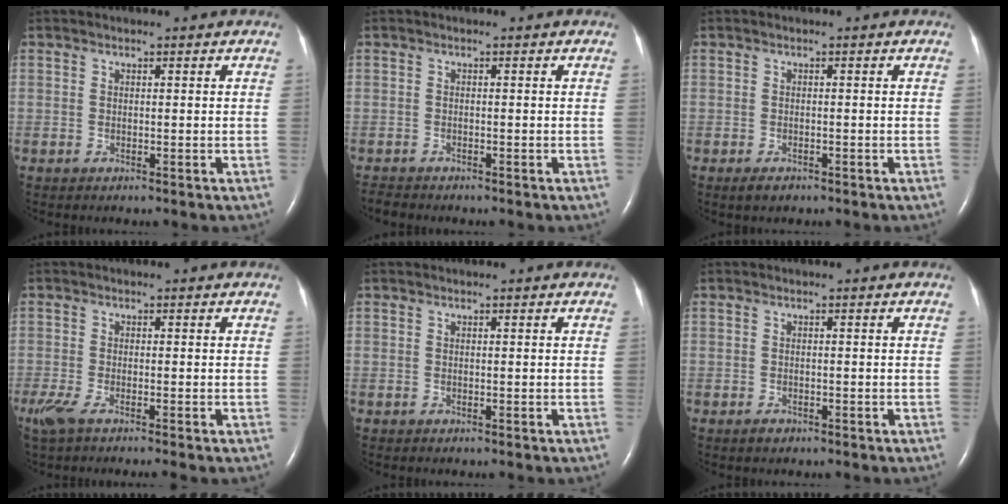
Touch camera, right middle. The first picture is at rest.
{"total": 1.4, "force": [-1.4, 0.2, 0.0], "torque": [-0.003, -0.006, -0.023]}
{"total": 1.7, "force": [-1.1, 0.9, 0.9], "torque": [-0.021, -0.001, -0.014]}
{"total": 4.4, "force": [-3.2, 0.3, 2.9], "torque": [-0.060, -0.013, -0.060]}
{"total": 0.0}
{"total": 1.1, "force": [-0.8, 0.7, 0.4], "torque": [-0.011, 0.000, -0.011]}